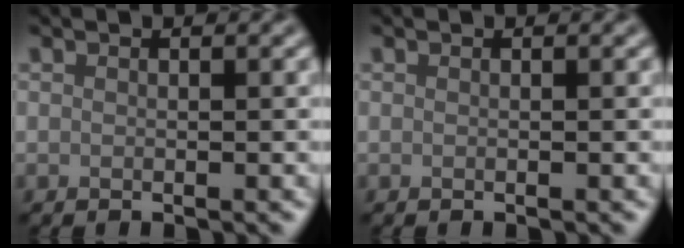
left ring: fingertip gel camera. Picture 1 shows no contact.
{"total": 0.0}